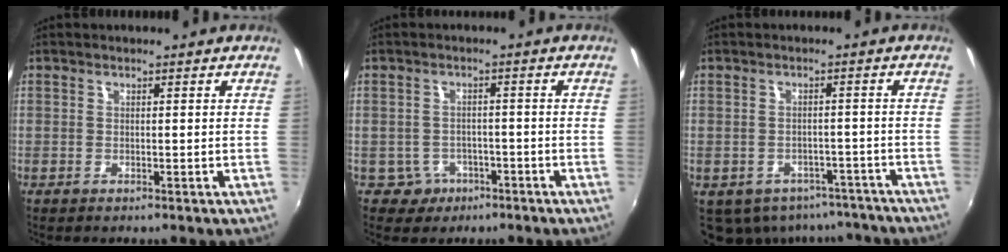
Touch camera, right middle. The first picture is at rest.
{"total": 4.4, "force": [-2.3, 3.7, 0.4], "torque": [-0.023, 0.008, -0.031]}
{"total": 11.7, "force": [-8.2, 7.2, 4.1], "torque": [-0.093, -0.001, -0.088]}